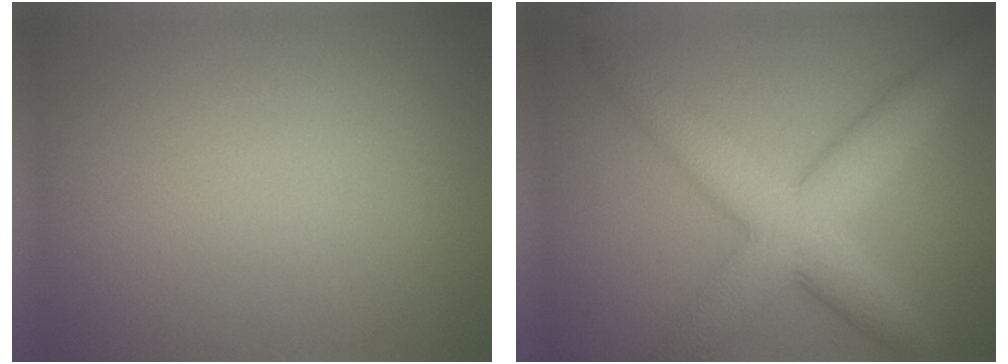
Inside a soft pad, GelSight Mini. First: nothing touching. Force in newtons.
{"total": 7.5, "press": 7.5, "slide": 0.2}